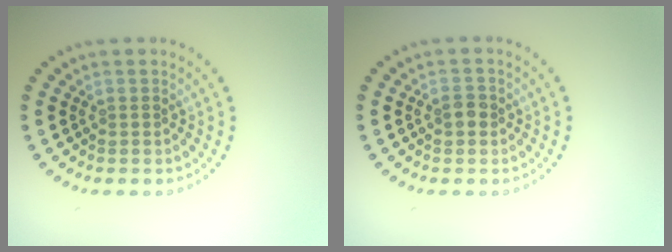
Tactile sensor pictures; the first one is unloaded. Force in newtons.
{"total": 1.4, "press": 1.4, "slide": 0.1}